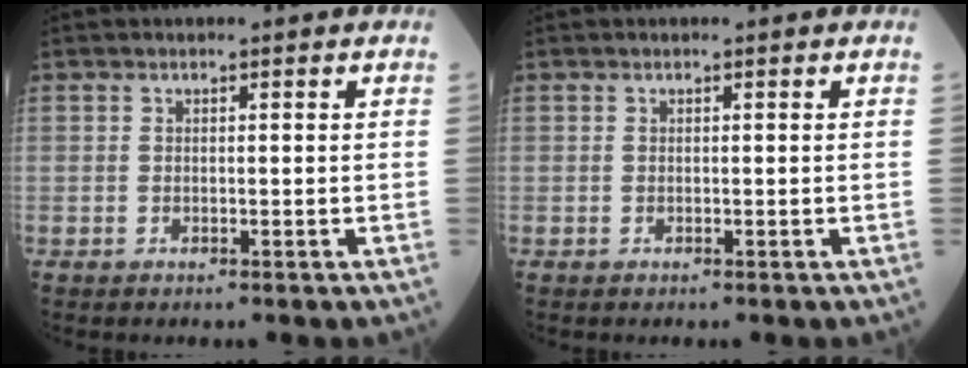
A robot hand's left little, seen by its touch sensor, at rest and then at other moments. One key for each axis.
{"total": 0.0}